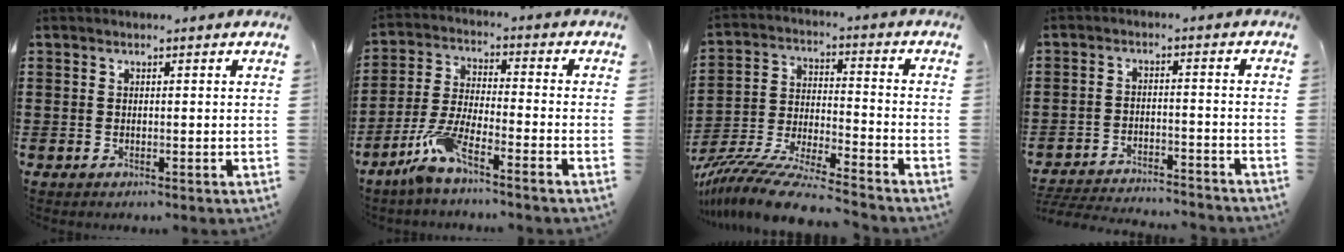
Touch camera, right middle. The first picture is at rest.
{"total": 6.9, "force": [-5.4, 0.5, 4.3], "torque": [-0.104, -0.014, -0.107]}
{"total": 10.8, "force": [-10.1, -0.1, 3.8], "torque": [-0.079, 0.006, -0.204]}
{"total": 4.4, "force": [-4.3, 0.0, 0.7], "torque": [-0.020, 0.000, -0.091]}